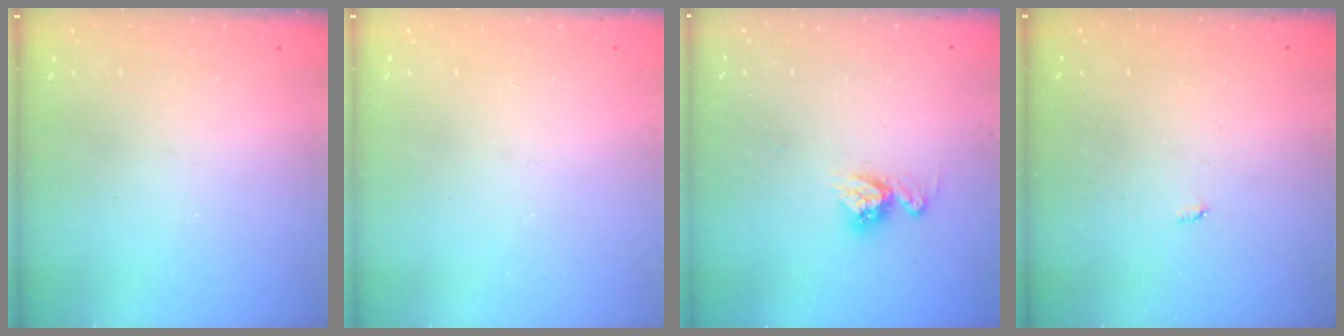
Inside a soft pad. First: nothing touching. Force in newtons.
{"total": 1.7, "press": 1.7, "slide": 0.2}
{"total": 8.4, "press": 8.4, "slide": 0.7}
{"total": 2.1, "press": 2.1, "slide": 0.4}